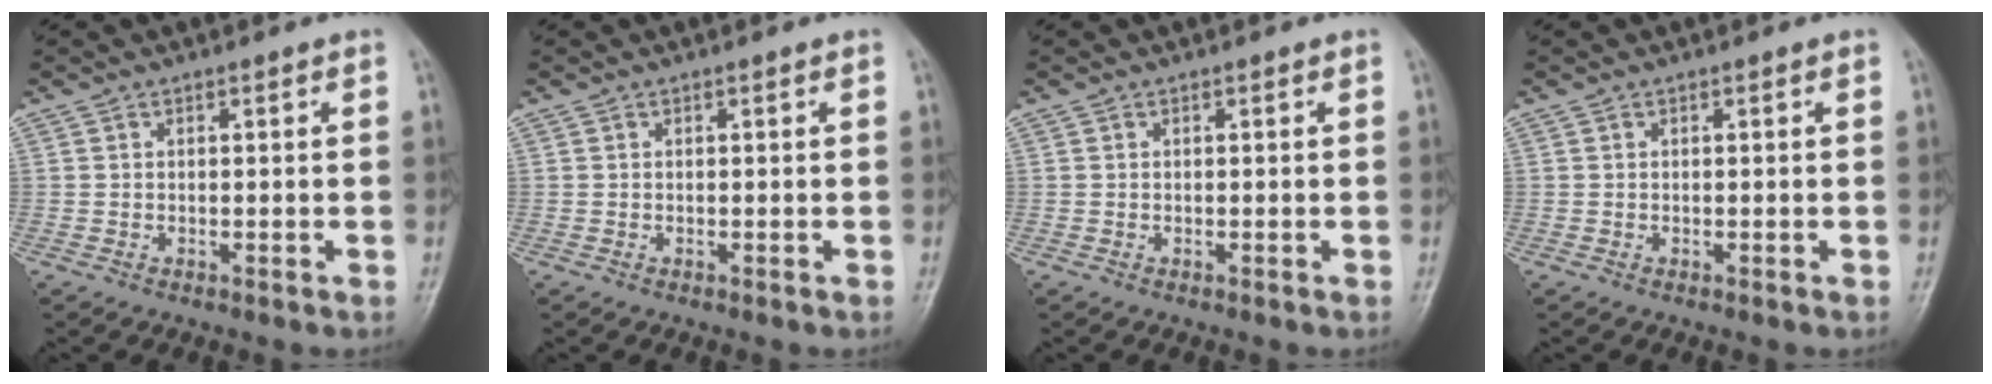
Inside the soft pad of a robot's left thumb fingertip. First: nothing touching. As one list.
[{"total": 0.0}, {"total": 0.0}, {"total": 0.0}]